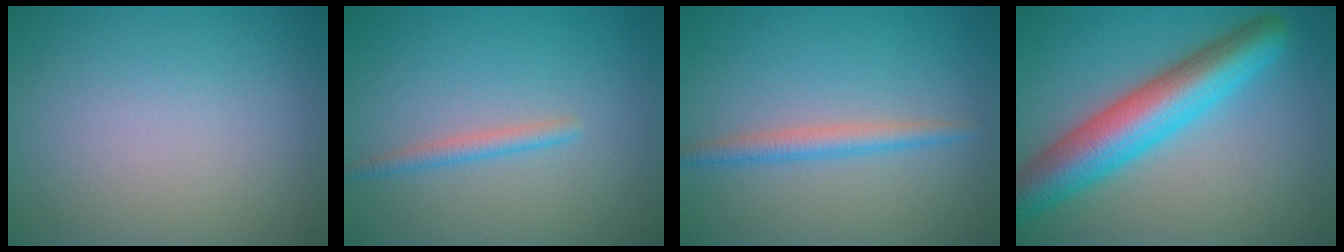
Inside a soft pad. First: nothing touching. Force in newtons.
{"total": 1.5, "press": 1.5, "slide": 0.1}
{"total": 2.2, "press": 2.2, "slide": 0.0}
{"total": 8.3, "press": 8.3, "slide": 0.2}